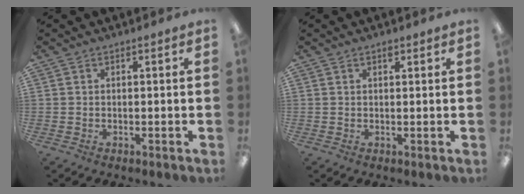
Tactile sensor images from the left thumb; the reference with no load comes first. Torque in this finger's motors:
{"motor_torque": [-0.01, 0.00, 0.00, 0.00, 0.00]}